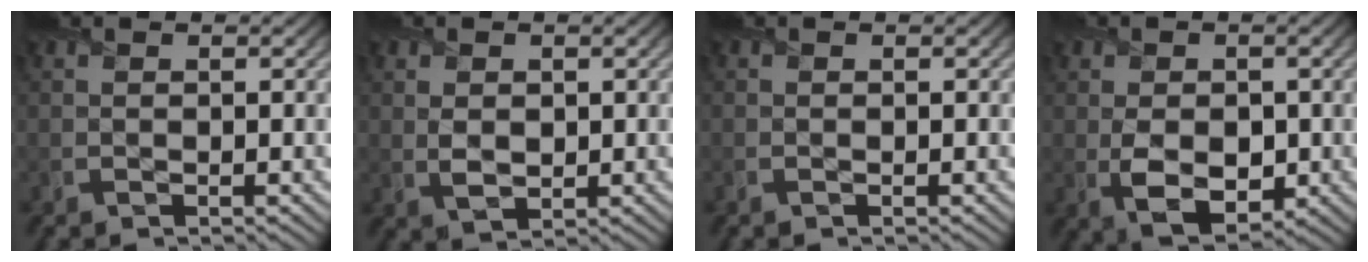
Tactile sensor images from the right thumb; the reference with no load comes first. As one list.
[{"total": 2.7, "force": [0.5, 1.9, 1.9], "torque": [-0.046, 0.001, 0.012]}, {"total": 0.0}, {"total": 5.9, "force": [-0.6, 4.0, 4.4], "torque": [-0.087, -0.010, -0.007]}]